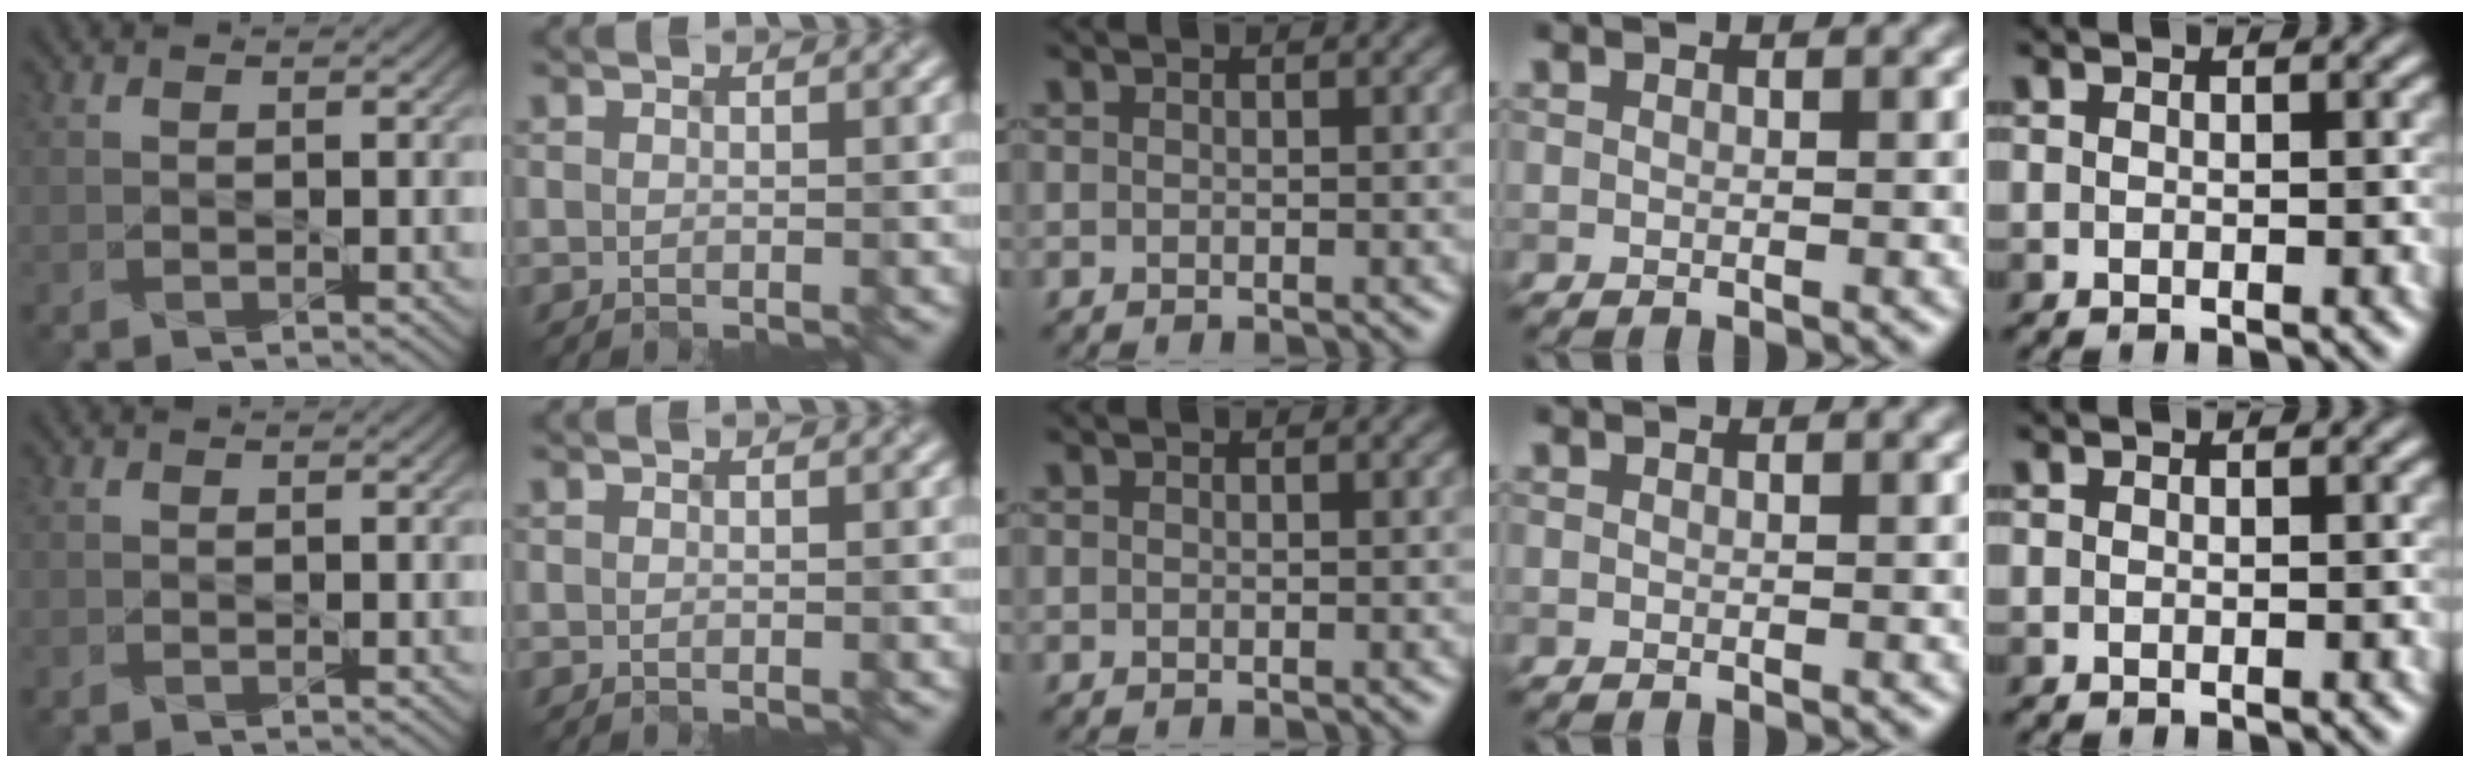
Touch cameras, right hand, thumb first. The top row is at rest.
{}